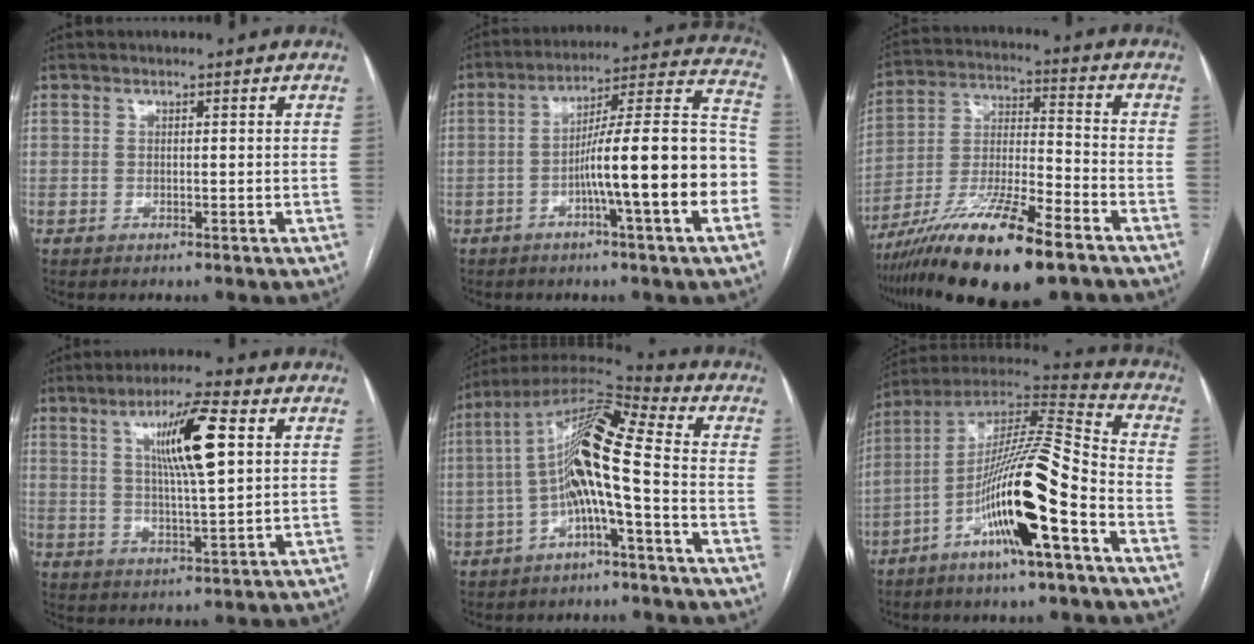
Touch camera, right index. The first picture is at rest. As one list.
[{"total": 17.6, "force": [-4.6, 0.1, 17.0], "torque": [-0.233, 0.027, -0.071]}, {"total": 18.6, "force": [-12.4, 2.5, 13.6], "torque": [-0.259, -0.029, -0.221]}, {"total": 10.6, "force": [3.4, 0.9, 10.0], "torque": [-0.172, 0.006, 0.058]}, {"total": 12.4, "force": [-2.0, 1.0, 12.2], "torque": [-0.228, 0.034, -0.041]}, {"total": 18.2, "force": [-7.5, 1.1, 16.6], "torque": [-0.311, -0.001, -0.133]}]